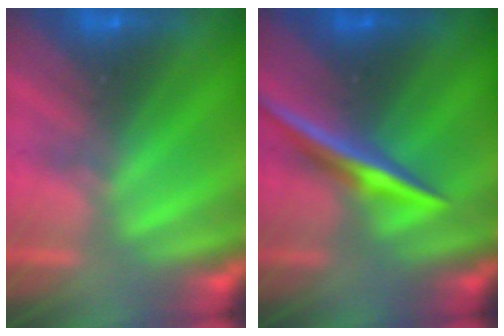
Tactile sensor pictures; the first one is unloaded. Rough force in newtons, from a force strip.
{"total": 1.9}